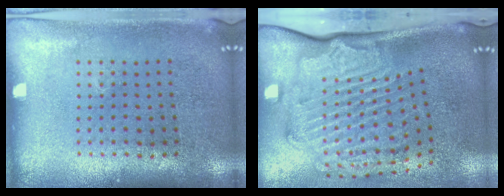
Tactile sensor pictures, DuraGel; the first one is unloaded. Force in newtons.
{"total": 2.6, "press": 2.2, "slide": 1.4}